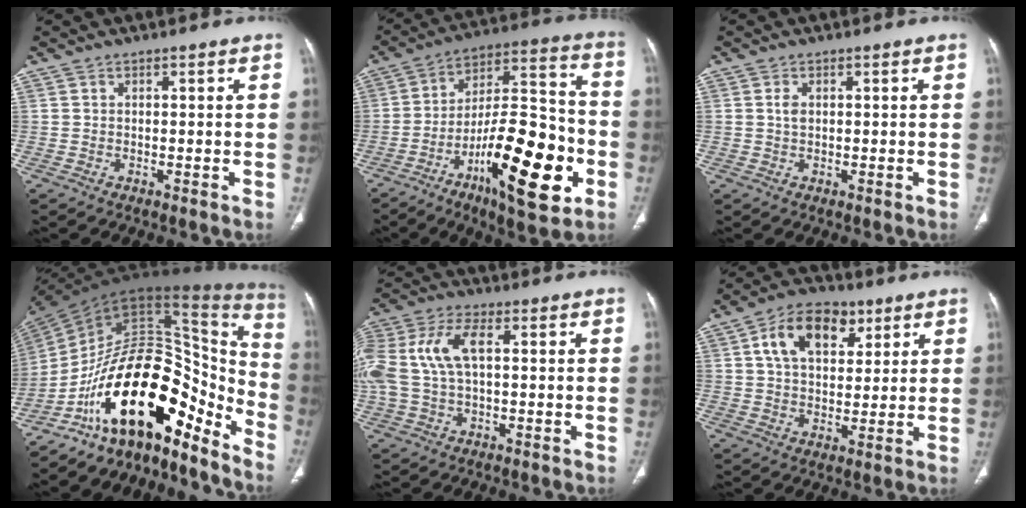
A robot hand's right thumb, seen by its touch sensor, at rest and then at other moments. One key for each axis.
{"total": 24.1, "fx": -9.0, "fy": 8.1, "fz": 20.9, "tx": -0.332, "ty": 0.045, "tz": -0.138}
{"total": 1.6, "fx": 0.3, "fy": 1.0, "fz": 1.2, "tx": -0.024, "ty": 0.001, "tz": 0.005}
{"total": 28.5, "fx": -16.6, "fy": 11.9, "fz": 19.9, "tx": -0.270, "ty": 0.126, "tz": -0.273}
{"total": 14.7, "fx": 2.1, "fy": 7.8, "fz": 12.3, "tx": -0.296, "ty": 0.030, "tz": 0.039}
{"total": 12.2, "fx": 5.0, "fy": 7.8, "fz": 8.0, "tx": -0.110, "ty": -0.003, "tz": 0.081}